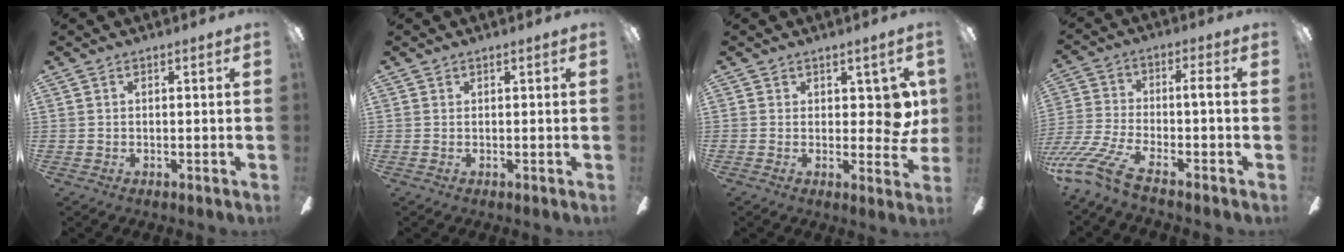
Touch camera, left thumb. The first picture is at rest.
{"total": 0.0}
{"total": 7.2, "force": [1.8, 4.0, 5.7], "torque": [-0.060, -0.004, 0.033]}
{"total": 11.4, "force": [-6.4, 1.8, 9.3], "torque": [-0.204, 0.001, -0.127]}